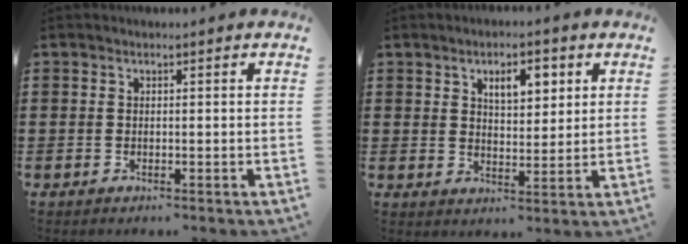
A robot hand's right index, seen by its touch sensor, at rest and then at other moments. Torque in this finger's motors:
{"motor_torque": [0.91, 0.21, 0.46, 0.06]}